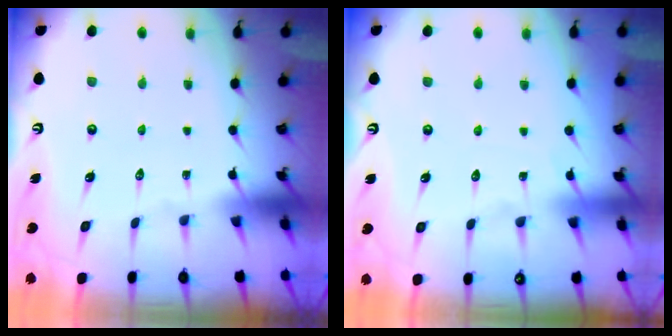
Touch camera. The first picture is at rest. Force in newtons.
{"total": 6.1, "press": 6.0, "slide": 0.9}